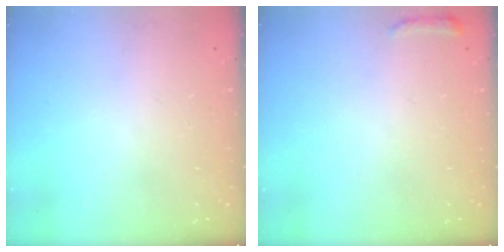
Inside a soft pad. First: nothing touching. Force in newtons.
{"total": 4.7, "press": 4.6, "slide": 0.9}